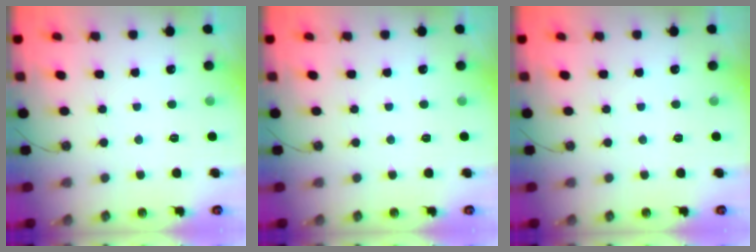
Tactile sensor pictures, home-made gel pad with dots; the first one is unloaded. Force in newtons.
{"total": 0.0}
{"total": 0.0}